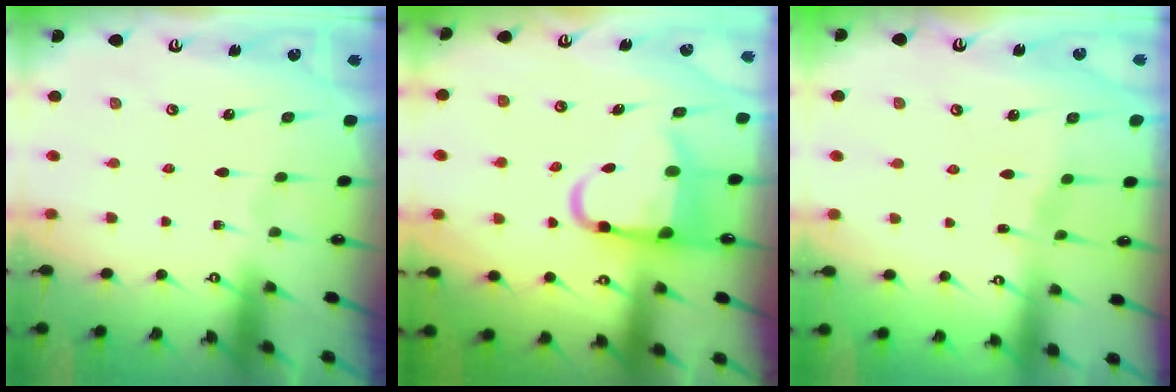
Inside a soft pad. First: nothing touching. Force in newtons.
{"total": 9.2, "press": 8.9, "slide": 2.4}
{"total": 3.2, "press": 3.2, "slide": 0.4}